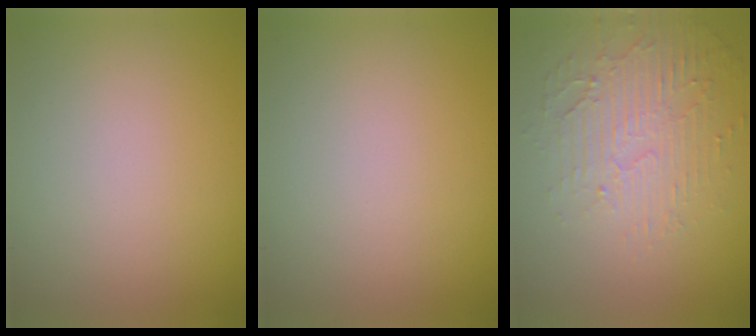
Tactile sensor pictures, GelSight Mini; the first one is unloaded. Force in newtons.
{"total": 0.0}
{"total": 4.7, "press": 3.2, "slide": 3.5}